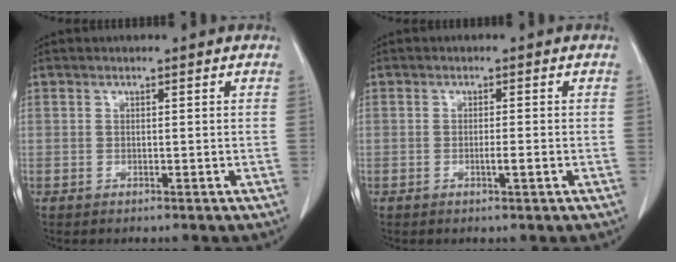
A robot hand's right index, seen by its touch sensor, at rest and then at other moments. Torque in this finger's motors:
{"motor_torque": [0.43, -0.31, 0.23, 0.04]}